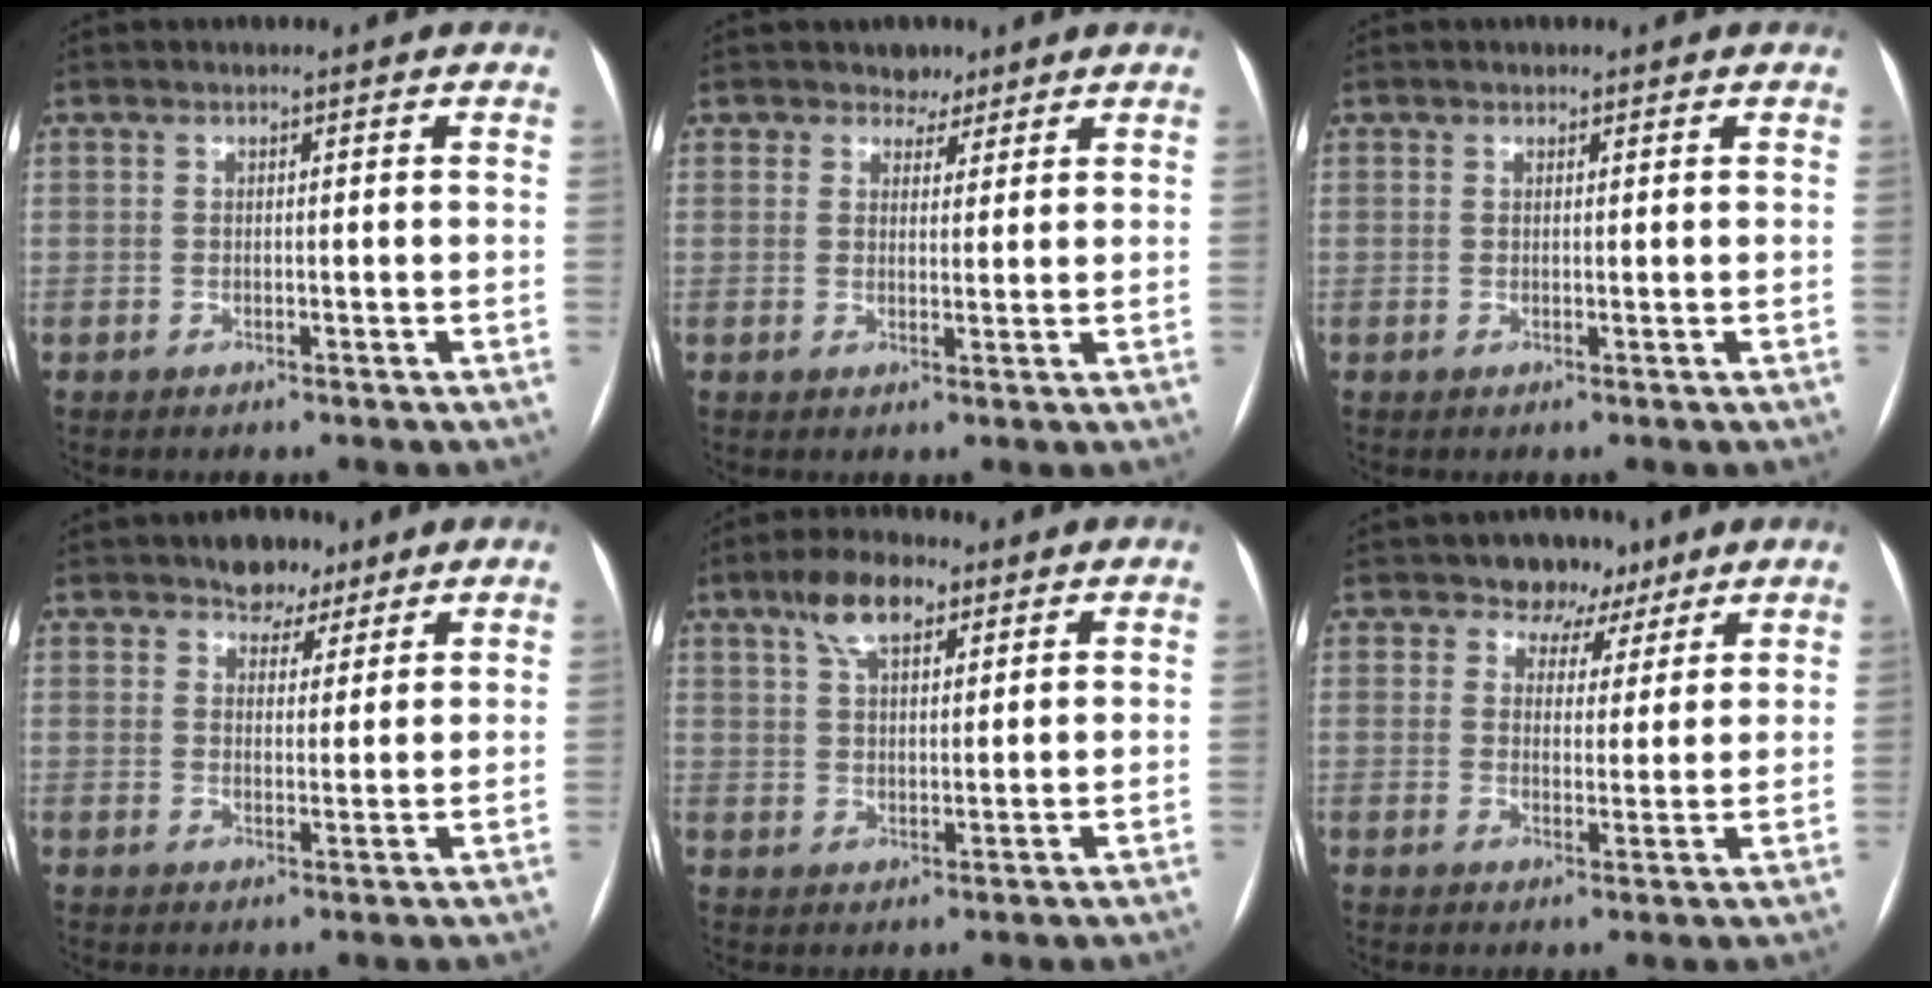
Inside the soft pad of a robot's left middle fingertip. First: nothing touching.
{"total": 2.9, "force": [2.2, 1.9, 0.1], "torque": [0.005, -0.002, 0.030]}
{"total": 0.6, "force": [0.4, 0.4, 0.1], "torque": [-0.001, -0.003, 0.004]}
{"total": 4.9, "force": [3.6, 2.9, 1.5], "torque": [-0.014, 0.003, 0.055]}
{"total": 7.3, "force": [4.4, 3.0, 5.0], "torque": [-0.097, 0.020, 0.079]}
{"total": 5.7, "force": [4.1, 3.9, 0.7], "torque": [0.000, 0.003, 0.056]}